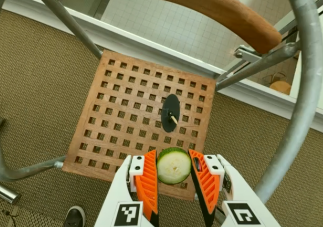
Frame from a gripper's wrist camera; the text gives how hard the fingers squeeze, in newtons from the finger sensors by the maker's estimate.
{"total": 8.6, "left": 8.9, "right": 8.4}